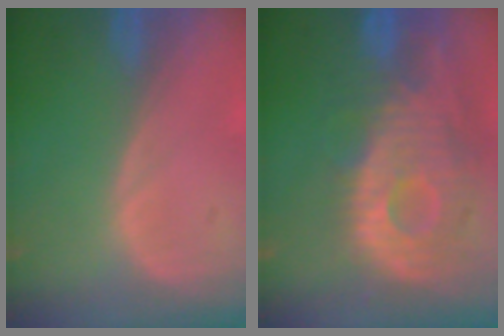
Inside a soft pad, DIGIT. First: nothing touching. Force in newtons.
{"total": 12.4, "press": 10.9, "slide": 5.9}